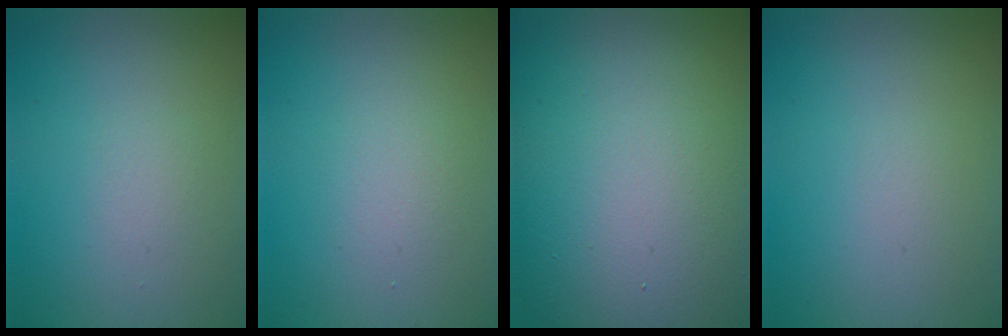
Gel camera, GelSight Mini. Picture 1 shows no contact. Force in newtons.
{"total": 1.7, "press": 1.7, "slide": 0.2}
{"total": 20.3, "press": 20.2, "slide": 1.3}
{"total": 0.0}